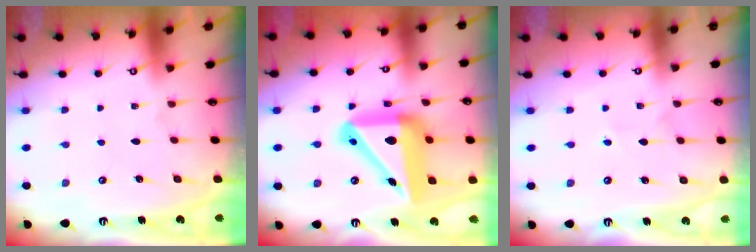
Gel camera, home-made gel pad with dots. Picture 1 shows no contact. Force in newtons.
{"total": 21.3, "press": 21.1, "slide": 3.3}
{"total": 2.1, "press": 1.9, "slide": 0.9}